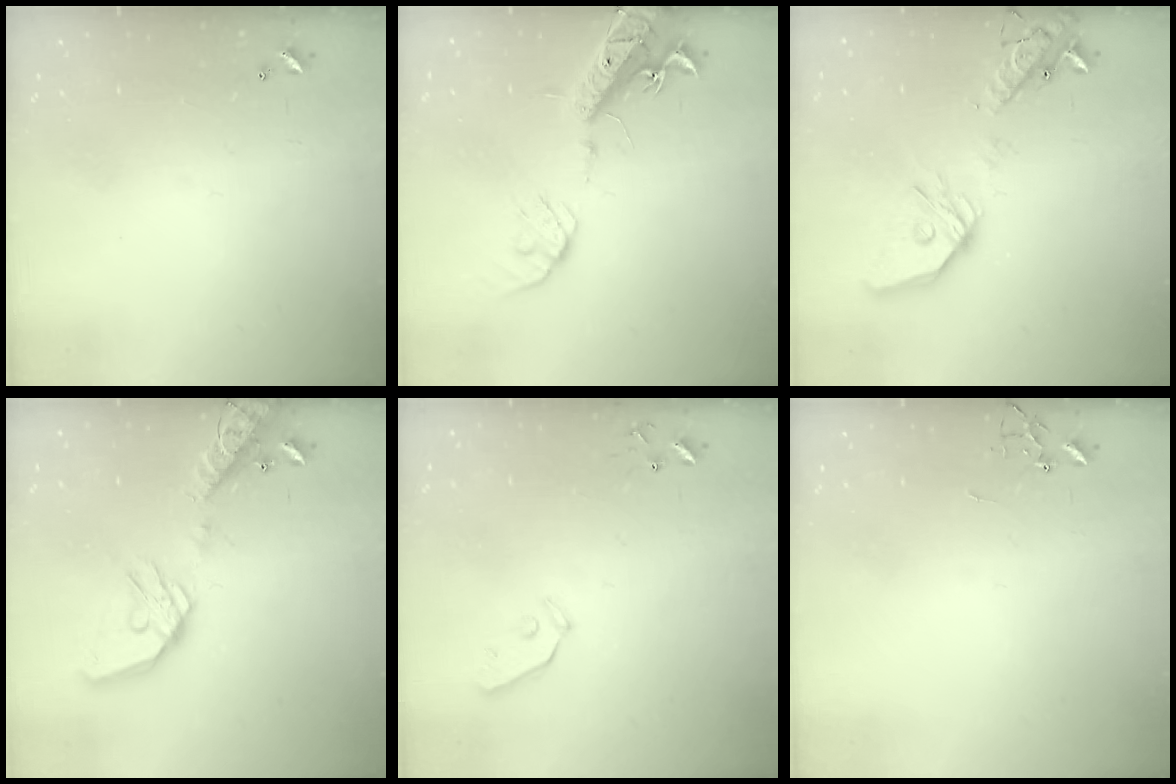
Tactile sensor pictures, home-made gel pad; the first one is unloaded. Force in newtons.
{"total": 16.0, "press": 15.7, "slide": 3.3}
{"total": 18.6, "press": 18.3, "slide": 3.1}
{"total": 17.0, "press": 16.8, "slide": 2.6}
{"total": 4.0, "press": 4.0, "slide": 0.2}
{"total": 0.0}